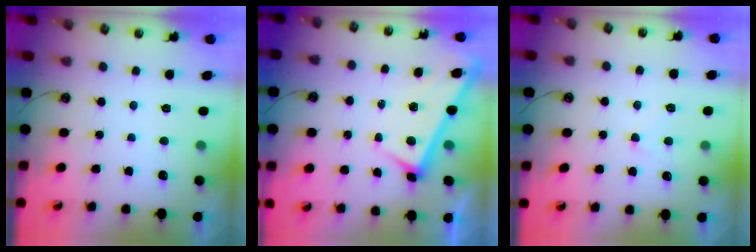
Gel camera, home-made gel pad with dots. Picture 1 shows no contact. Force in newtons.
{"total": 3.1, "press": 3.1, "slide": 0.2}
{"total": 1.6, "press": 1.5, "slide": 0.5}